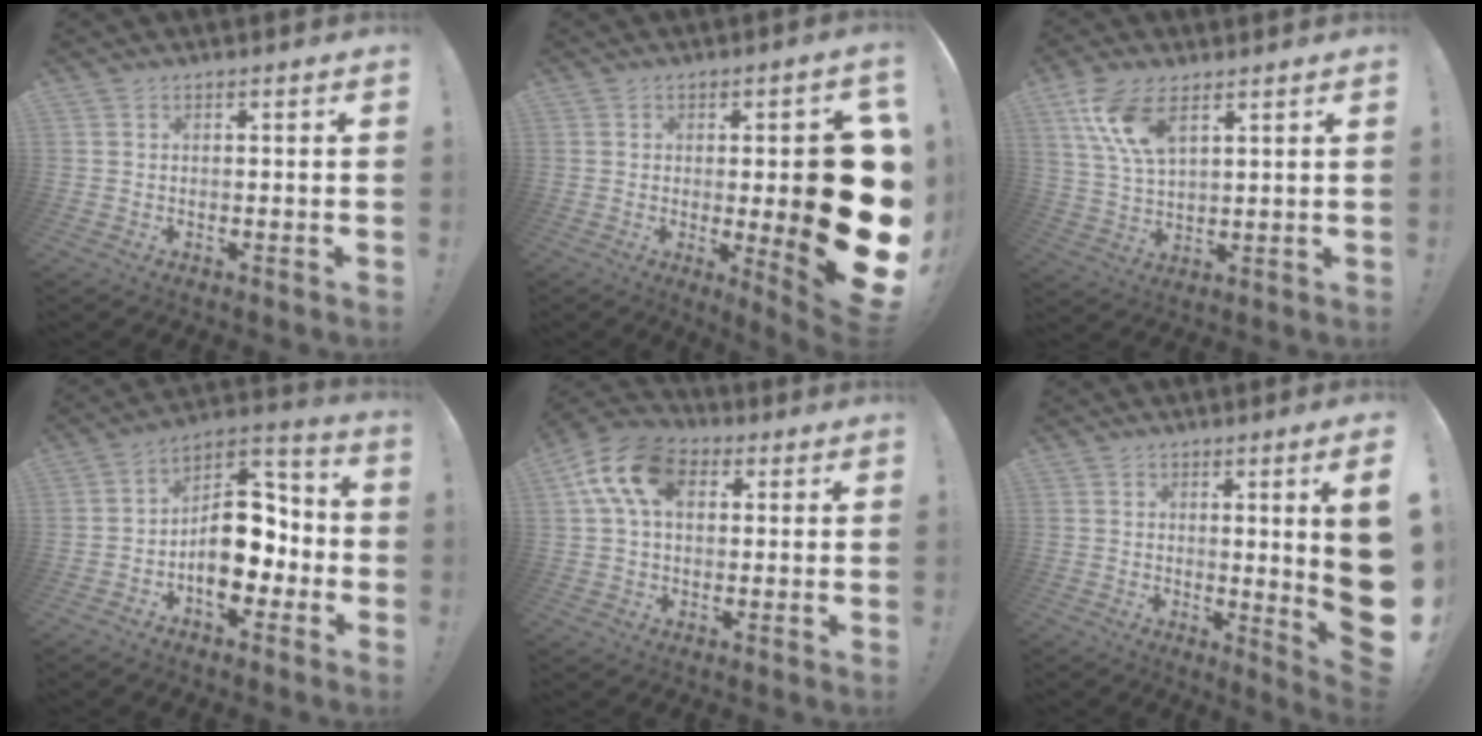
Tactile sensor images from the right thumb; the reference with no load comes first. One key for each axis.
{"total": 18.6, "fx": -0.7, "fy": 3.6, "fz": 18.2, "tx": -0.231, "ty": -0.018, "tz": -0.001}
{"total": 11.5, "fx": 6.5, "fy": 5.5, "fz": 7.8, "tx": -0.158, "ty": -0.021, "tz": 0.120}
{"total": 14.7, "fx": -3.4, "fy": 10.2, "fz": 9.9, "tx": -0.134, "ty": 0.027, "tz": -0.051}
{"total": 15.1, "fx": 5.0, "fy": 10.0, "fz": 10.2, "tx": -0.178, "ty": -0.005, "tz": 0.093}
{"total": 10.1, "fx": 0.9, "fy": -0.8, "fz": 10.1, "tx": -0.134, "ty": -0.037, "tz": 0.010}